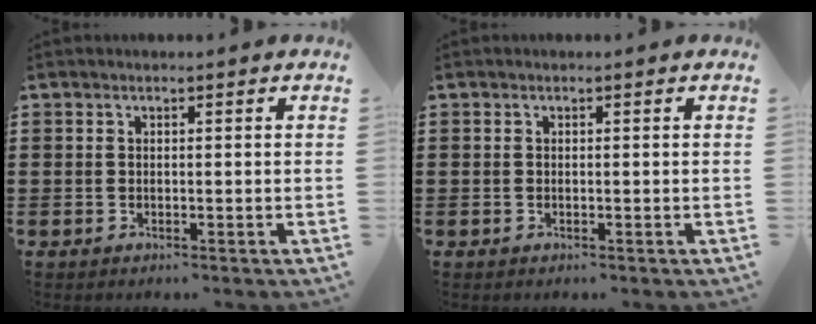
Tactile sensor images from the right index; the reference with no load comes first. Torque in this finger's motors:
{"motor_torque": [-0.04, 0.01, 0.01, -0.01]}